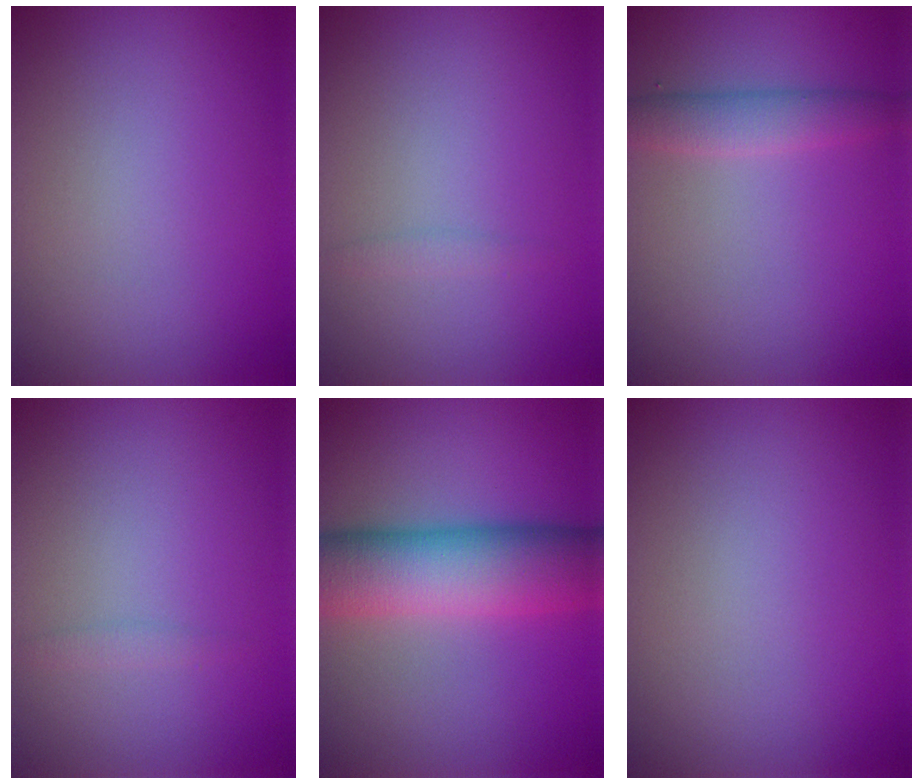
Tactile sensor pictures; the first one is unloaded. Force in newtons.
{"total": 0.8, "press": 0.8, "slide": 0.0}
{"total": 2.5, "press": 2.5, "slide": 0.2}
{"total": 0.8, "press": 0.8, "slide": 0.0}
{"total": 10.1, "press": 10.1, "slide": 0.2}
{"total": 0.0}